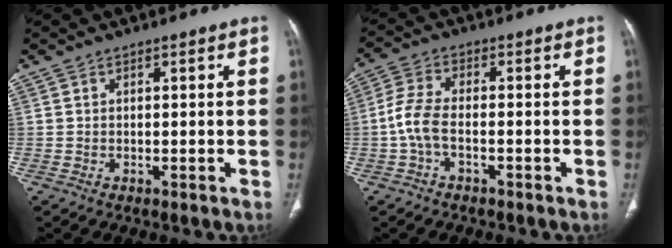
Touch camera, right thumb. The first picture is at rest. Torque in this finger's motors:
{"motor_torque": [-0.26, 0.60, 0.83, -0.12, 0.21]}